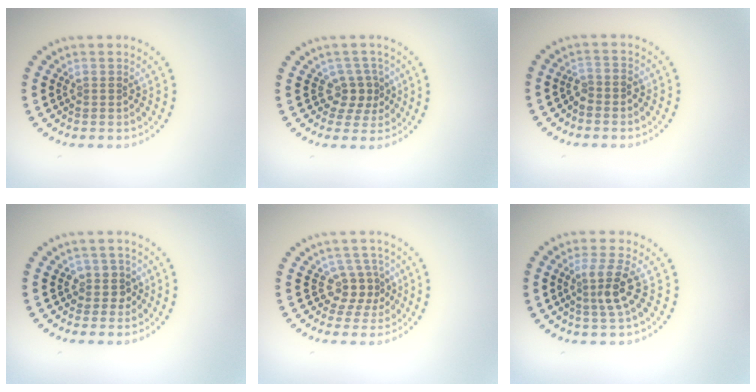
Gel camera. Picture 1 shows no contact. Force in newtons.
{"total": 2.5, "press": 1.8, "slide": 1.7}
{"total": 1.4, "press": 1.1, "slide": 0.8}
{"total": 1.8, "press": 1.5, "slide": 1.0}
{"total": 2.6, "press": 1.9, "slide": 1.8}
{"total": 3.0, "press": 2.5, "slide": 1.6}